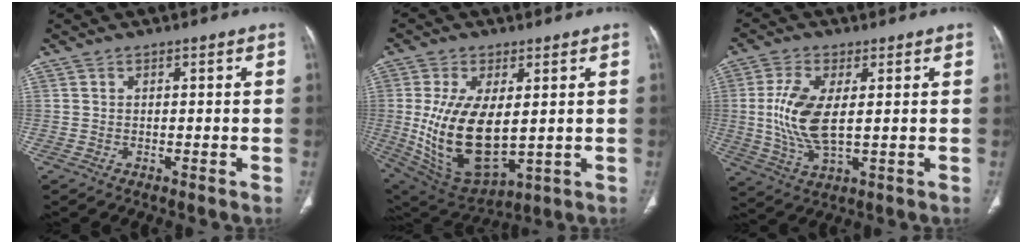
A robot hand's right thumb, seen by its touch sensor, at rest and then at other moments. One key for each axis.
{"total": 17.6, "fx": 0.4, "fy": 9.1, "fz": 15.1, "tx": -0.284, "ty": -0.020, "tz": 0.033}
{"total": 10.6, "fx": 0.9, "fy": 4.6, "fz": 9.5, "tx": -0.208, "ty": -0.012, "tz": 0.023}